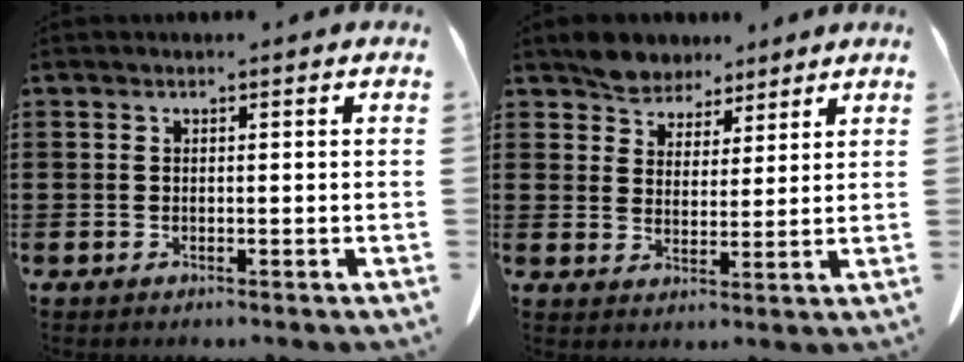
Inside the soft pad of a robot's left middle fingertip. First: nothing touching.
{"total": 5.2, "force": [4.6, 2.5, 0.3], "torque": [-0.029, -0.006, 0.089]}